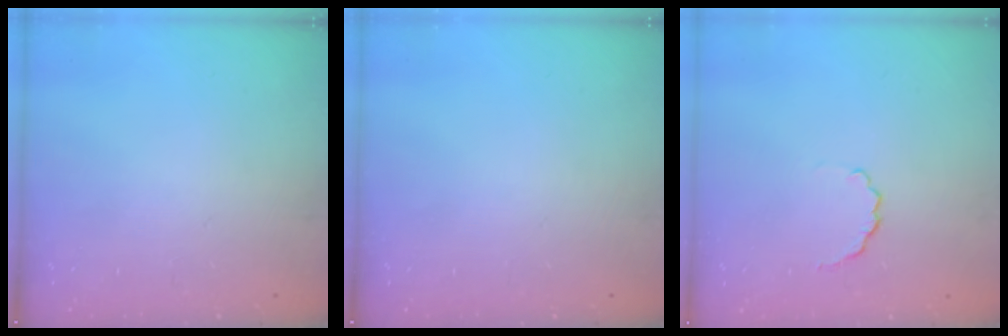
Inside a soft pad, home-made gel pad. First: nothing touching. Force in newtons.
{"total": 0.0}
{"total": 3.4, "press": 3.2, "slide": 1.0}